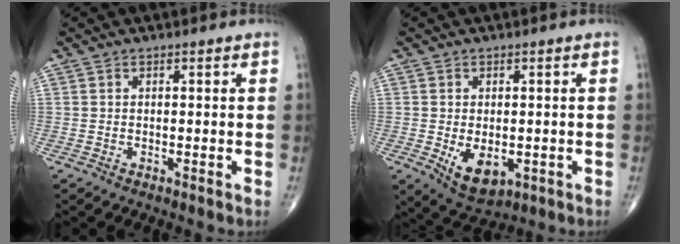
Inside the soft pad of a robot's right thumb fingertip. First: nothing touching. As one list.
[{"total": 7.3, "force": [-1.7, 4.4, 5.6], "torque": [-0.073, -0.010, -0.013]}]